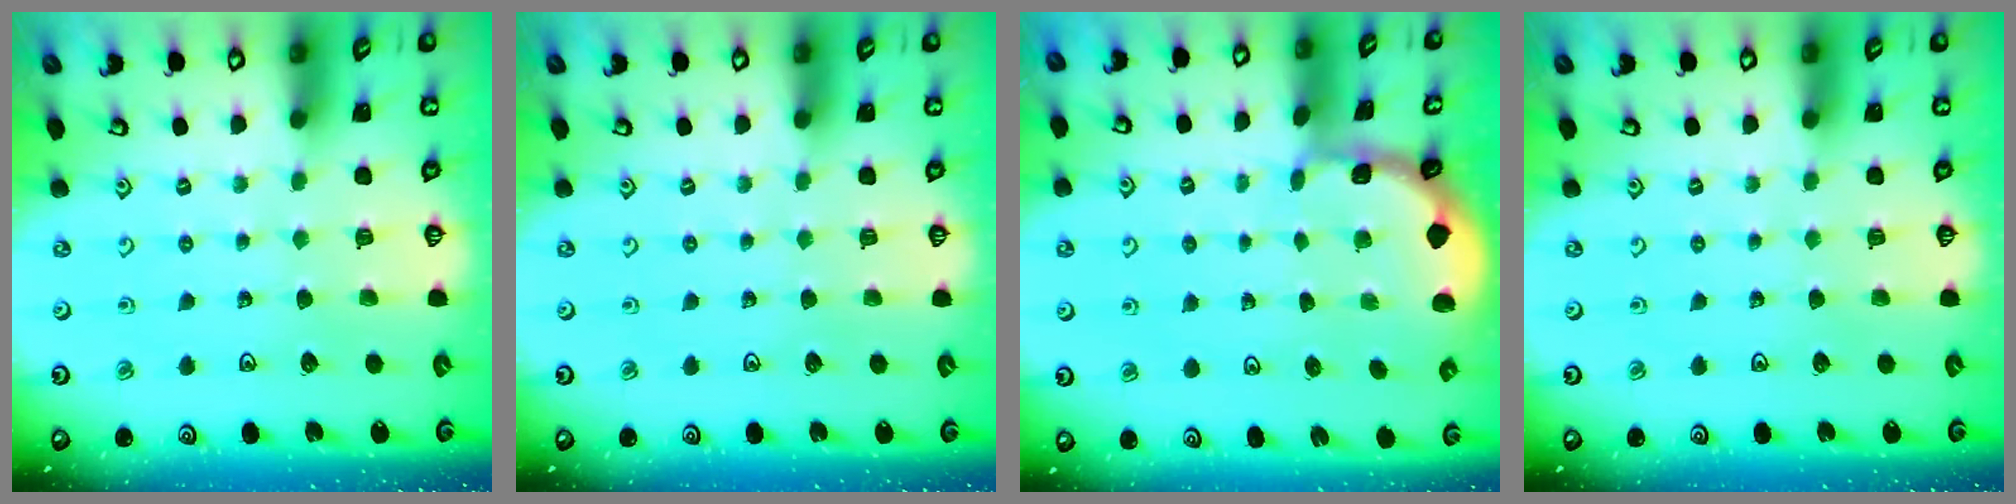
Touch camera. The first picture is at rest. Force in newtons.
{"total": 0.0}
{"total": 1.3, "press": 1.2, "slide": 0.1}
{"total": 0.0}